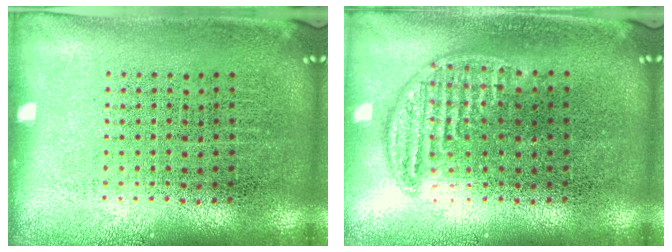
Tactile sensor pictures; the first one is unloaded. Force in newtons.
{"total": 1.0, "press": 0.9, "slide": 0.1}